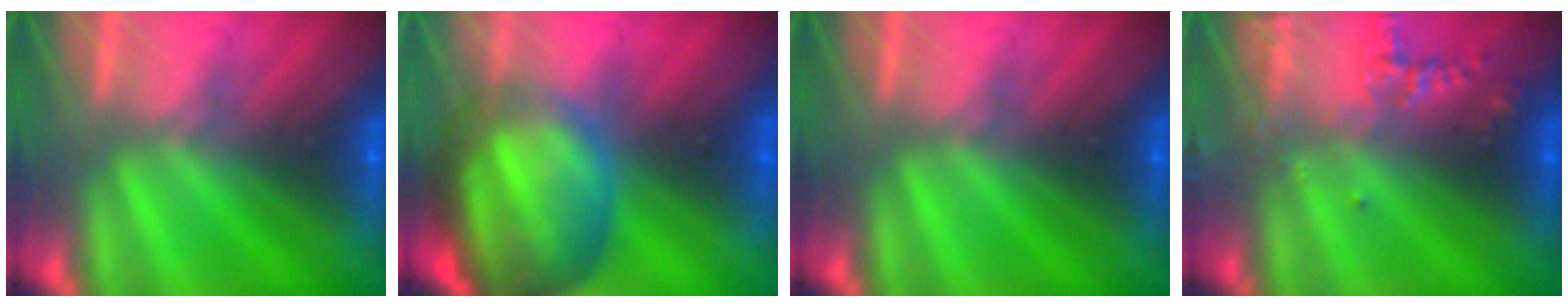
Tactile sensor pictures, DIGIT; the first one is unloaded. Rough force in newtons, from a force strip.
{"total": 6.9}
{"total": 0.0}
{"total": 2.4}